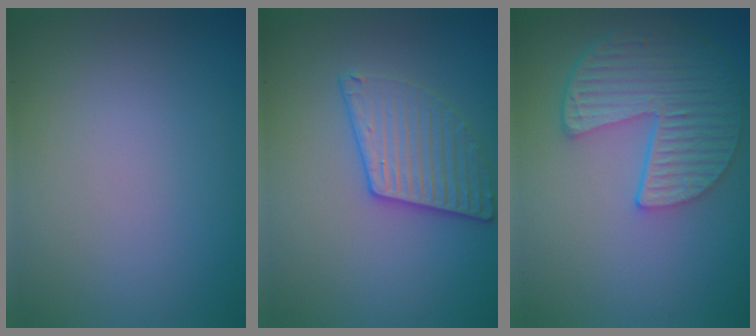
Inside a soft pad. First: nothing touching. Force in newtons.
{"total": 3.1, "press": 3.0, "slide": 0.8}
{"total": 6.0, "press": 4.6, "slide": 3.8}